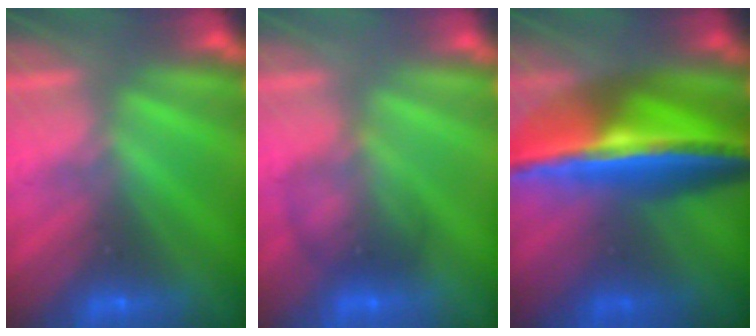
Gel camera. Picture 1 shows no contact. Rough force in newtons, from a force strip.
{"total": 2.0}
{"total": 5.8}